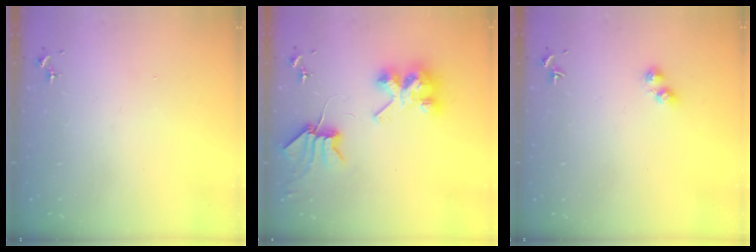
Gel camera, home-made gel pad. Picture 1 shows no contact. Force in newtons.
{"total": 9.0, "press": 8.9, "slide": 1.1}
{"total": 2.8, "press": 2.8, "slide": 0.5}